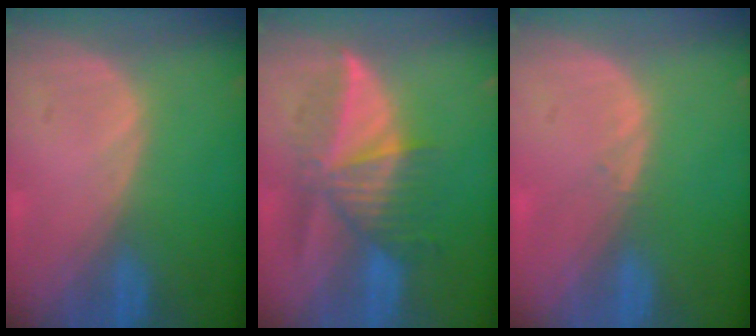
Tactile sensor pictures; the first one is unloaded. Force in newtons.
{"total": 7.3, "press": 7.2, "slide": 1.2}
{"total": 0.6, "press": 0.5, "slide": 0.4}